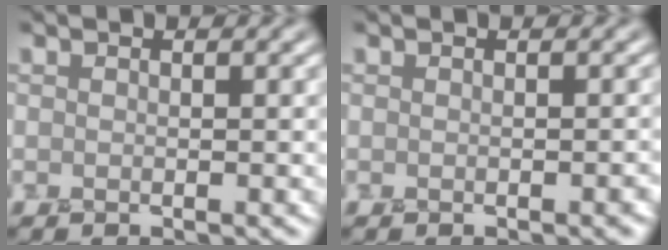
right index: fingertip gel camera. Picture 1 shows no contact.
{"total": 0.7, "force": [-0.4, 0.2, 0.6], "torque": [-0.005, 0.002, -0.006]}